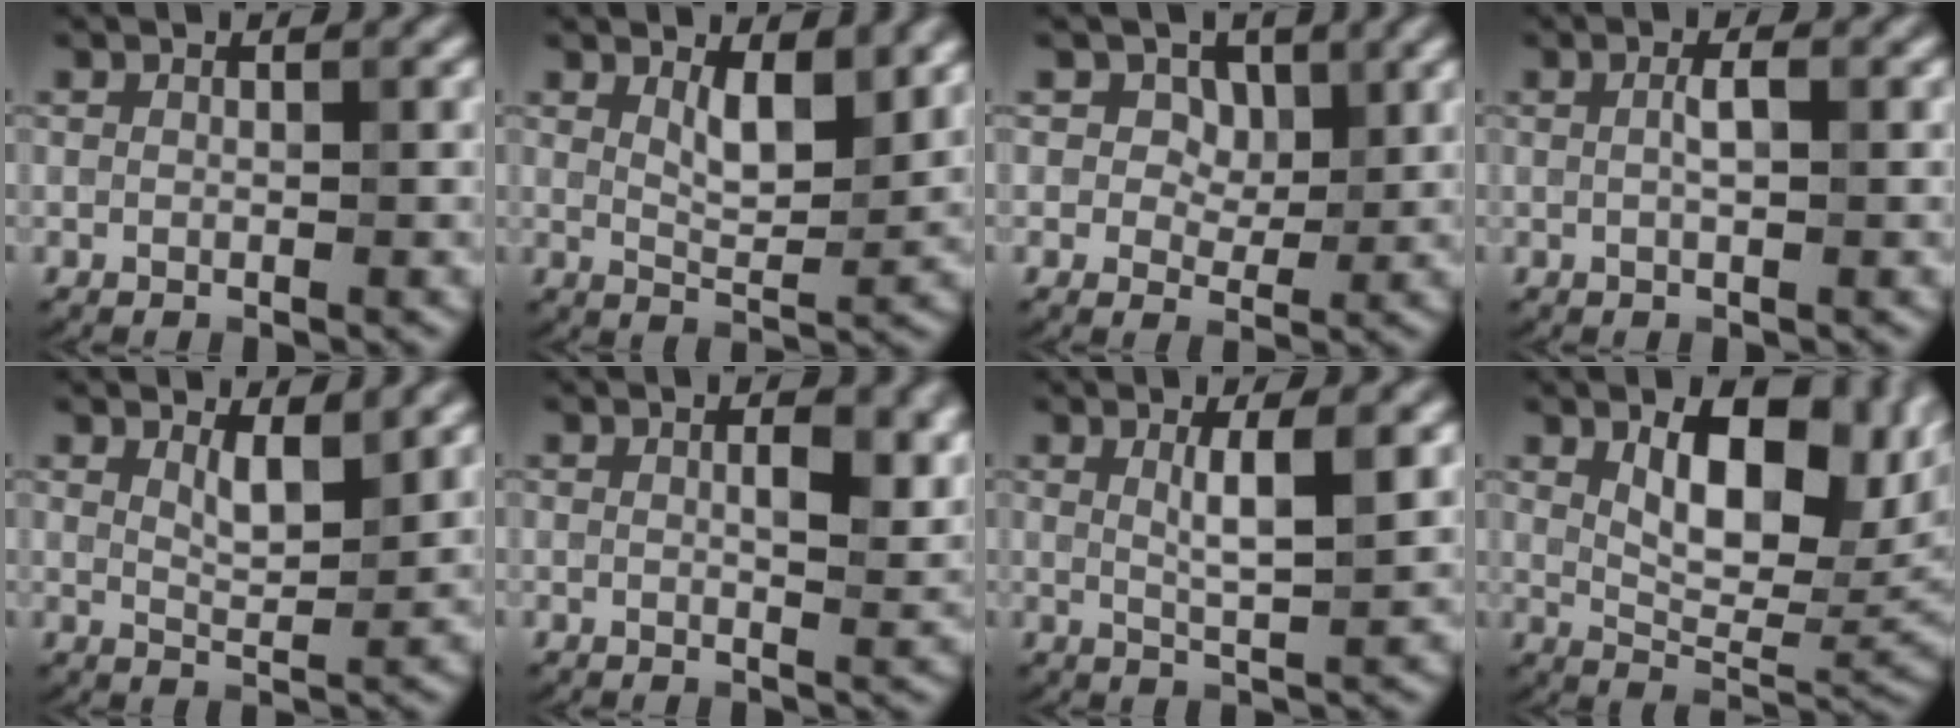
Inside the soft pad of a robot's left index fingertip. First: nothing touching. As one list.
[{"total": 3.6, "force": [1.9, 1.3, 2.7], "torque": [-0.050, -0.007, 0.034]}, {"total": 4.1, "force": [1.6, 2.9, 2.3], "torque": [-0.042, 0.000, 0.009]}, {"total": 1.5, "force": [0.2, 0.3, 1.4], "torque": [-0.027, 0.002, 0.002]}, {"total": 2.6, "force": [1.6, 0.8, 1.8], "torque": [-0.032, -0.007, 0.031]}, {"total": 3.8, "force": [1.2, 1.4, 3.3], "torque": [-0.046, -0.003, 0.020]}, {"total": 3.6, "force": [1.0, 0.8, 3.4], "torque": [-0.052, -0.003, 0.017]}, {"total": 11.1, "force": [3.1, 5.3, 9.2], "torque": [-0.138, 0.000, 0.053]}]